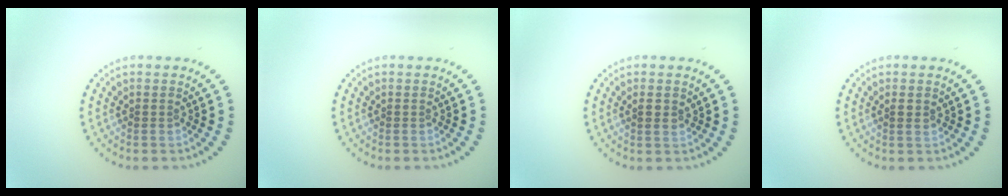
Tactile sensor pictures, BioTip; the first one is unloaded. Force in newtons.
{"total": 0.0}
{"total": 0.9, "press": 0.8, "slide": 0.4}
{"total": 0.5, "press": 0.4, "slide": 0.3}